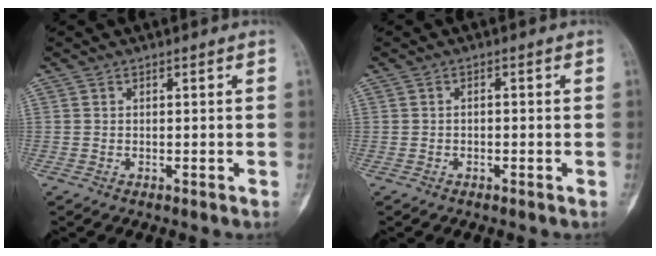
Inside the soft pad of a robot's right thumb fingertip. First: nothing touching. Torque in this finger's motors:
{"motor_torque": [-0.14, 0.09, -0.26, 0.07, -0.08]}